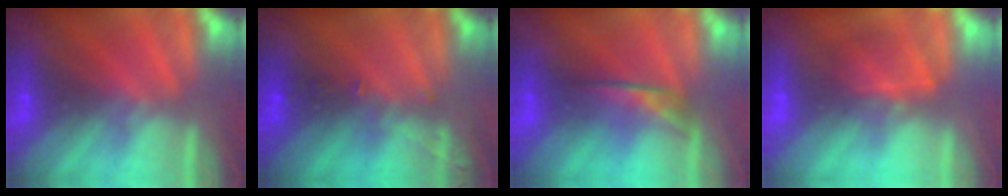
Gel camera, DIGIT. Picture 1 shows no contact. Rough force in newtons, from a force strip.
{"total": 2.8}
{"total": 1.8}
{"total": 5.3}